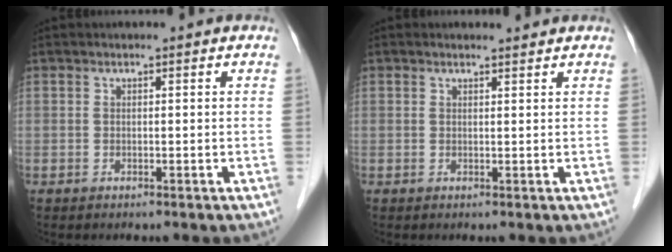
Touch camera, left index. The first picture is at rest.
{"total": 1.0, "force": [1.0, 0.1, 0.1], "torque": [-0.012, 0.000, 0.017]}